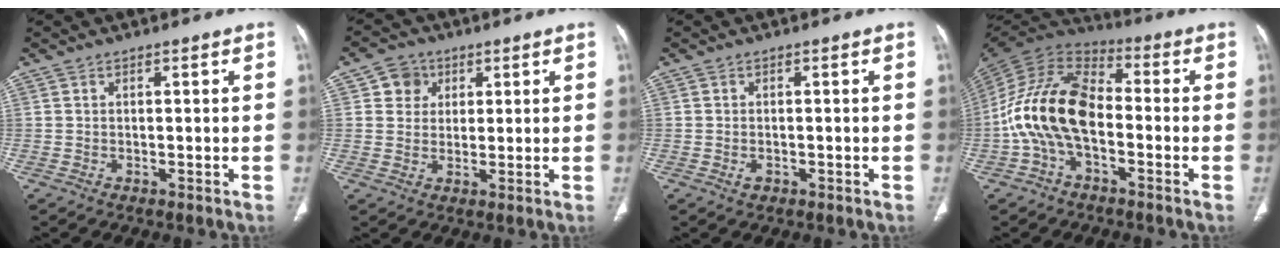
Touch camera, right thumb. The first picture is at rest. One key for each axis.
{"total": 5.1, "fx": 1.9, "fy": 4.6, "fz": 1.1, "tx": 0.006, "ty": -0.001, "tz": 0.028}
{"total": 1.3, "fx": -0.5, "fy": 0.9, "fz": 0.8, "tx": -0.014, "ty": 0.004, "tz": -0.006}
{"total": 16.4, "fx": -3.1, "fy": 9.5, "fz": 13.0, "tx": -0.253, "ty": 0.048, "tz": -0.067}